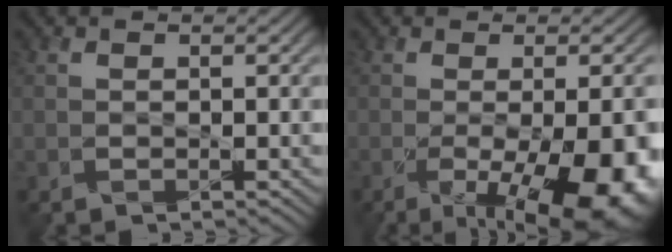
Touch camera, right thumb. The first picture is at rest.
{"total": 13.2, "force": [-4.7, 4.4, 11.5], "torque": [-0.143, -0.038, -0.046]}